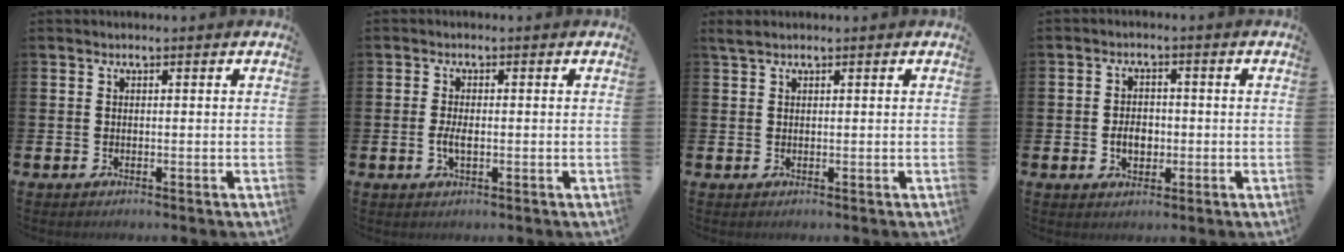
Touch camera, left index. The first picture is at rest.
{"total": 2.3, "force": [-0.3, 1.0, 2.1], "torque": [-0.030, -0.003, -0.008]}
{"total": 1.3, "force": [1.1, 0.2, 0.7], "torque": [-0.013, 0.002, 0.019]}
{"total": 3.6, "force": [-0.6, 2.6, 2.5], "torque": [-0.032, -0.001, -0.019]}